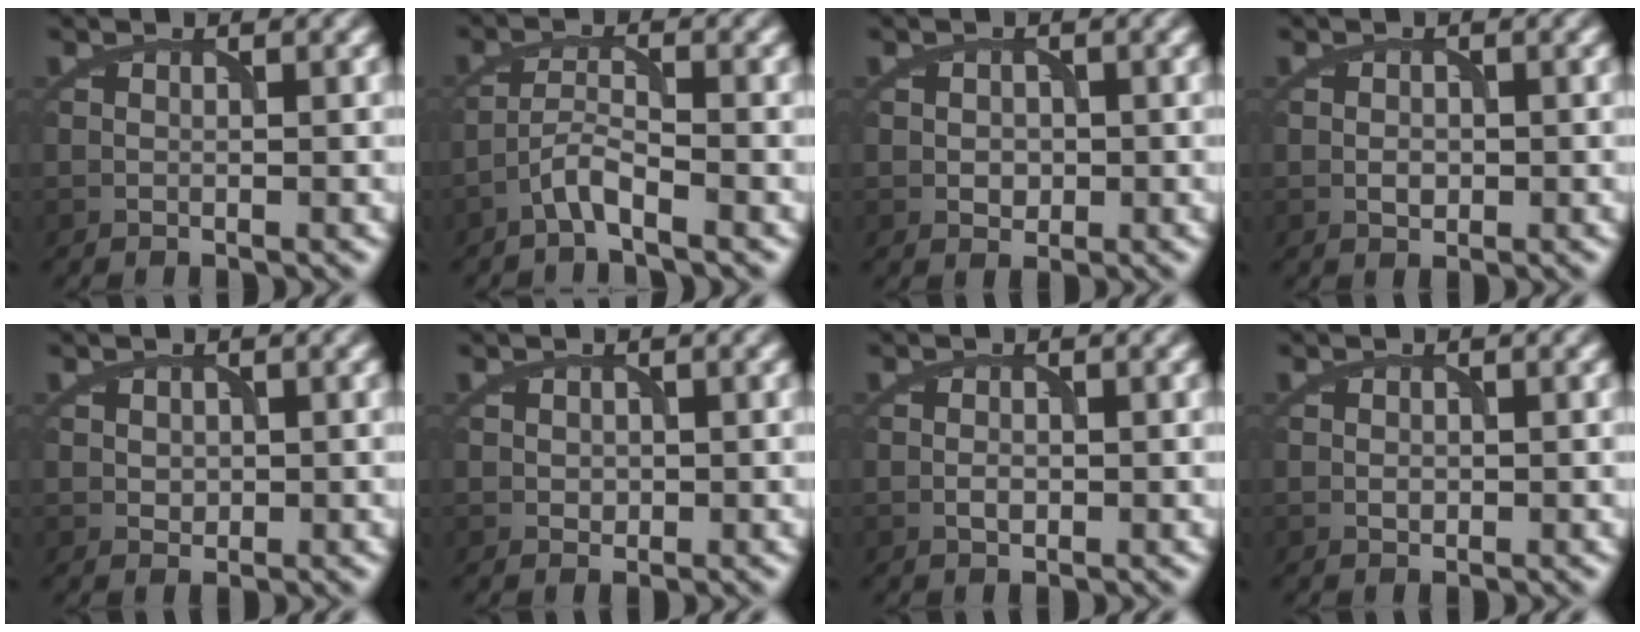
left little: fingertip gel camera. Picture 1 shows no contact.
{"total": 2.5, "force": [-1.8, 0.2, 1.7], "torque": [-0.036, 0.009, -0.043]}
{"total": 1.5, "force": [0.0, 1.2, 0.8], "torque": [-0.015, -0.002, 0.000]}
{"total": 1.2, "force": [-0.2, 0.9, 0.7], "torque": [-0.012, -0.001, -0.005]}
{"total": 1.1, "force": [0.2, 1.0, 0.4], "torque": [-0.008, -0.003, 0.008]}
{"total": 0.8, "force": [0.1, 0.8, 0.3], "torque": [-0.005, -0.003, 0.004]}
{"total": 1.0, "force": [-0.3, 0.6, 0.8], "torque": [-0.015, 0.000, -0.006]}
{"total": 0.7, "force": [-0.1, 0.6, 0.4], "torque": [-0.007, -0.001, -0.002]}